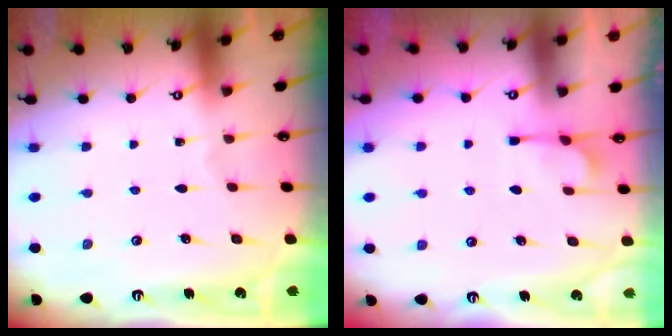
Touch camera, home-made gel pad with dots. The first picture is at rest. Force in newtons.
{"total": 6.8, "press": 6.7, "slide": 1.6}